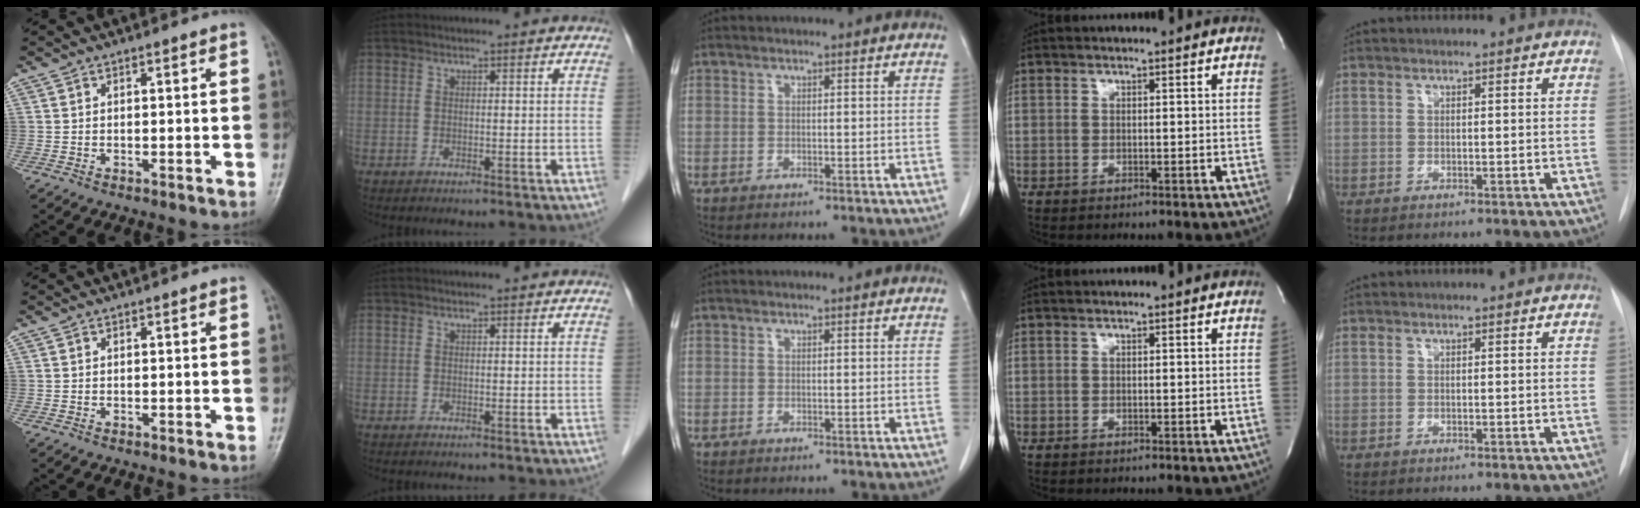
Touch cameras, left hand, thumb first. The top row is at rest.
{}